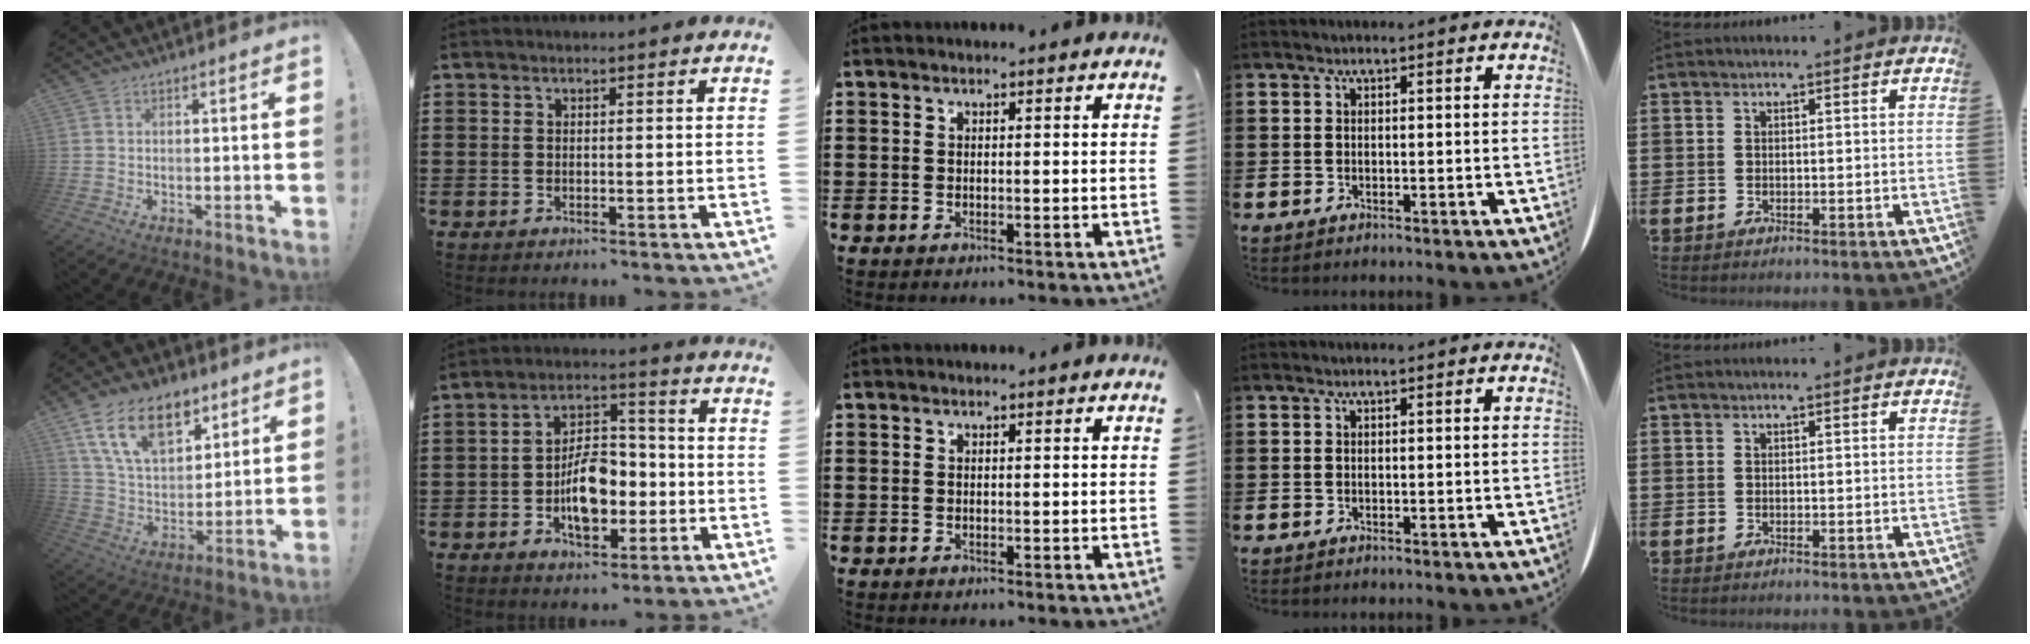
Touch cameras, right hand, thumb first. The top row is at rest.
{"thumb": {"total": 18.1, "force": [9.9, 10.6, 10.9], "torque": [-0.182, -0.042, 0.184]}, "index": {"total": 8.6, "force": [-2.2, 4.8, 6.8], "torque": [-0.114, 0.007, -0.042]}}